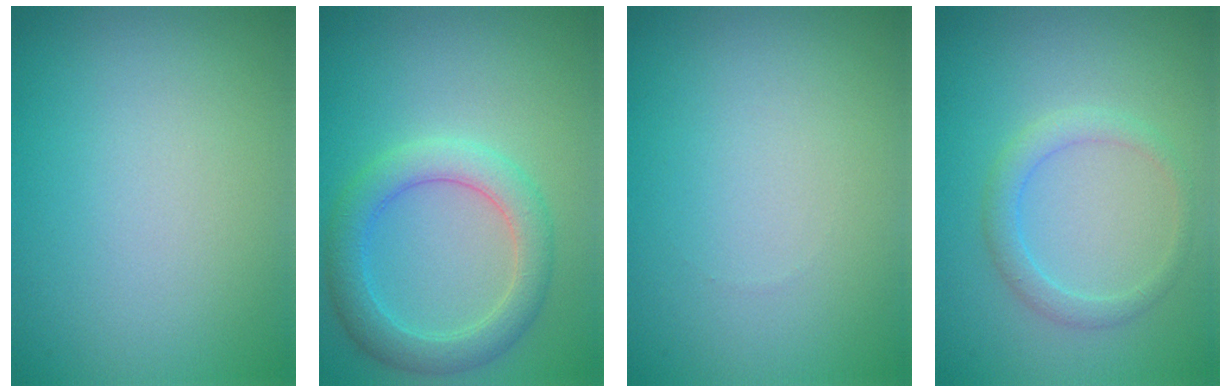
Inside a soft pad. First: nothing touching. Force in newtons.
{"total": 4.1, "press": 4.1, "slide": 0.1}
{"total": 0.0}
{"total": 2.0, "press": 2.0, "slide": 0.1}